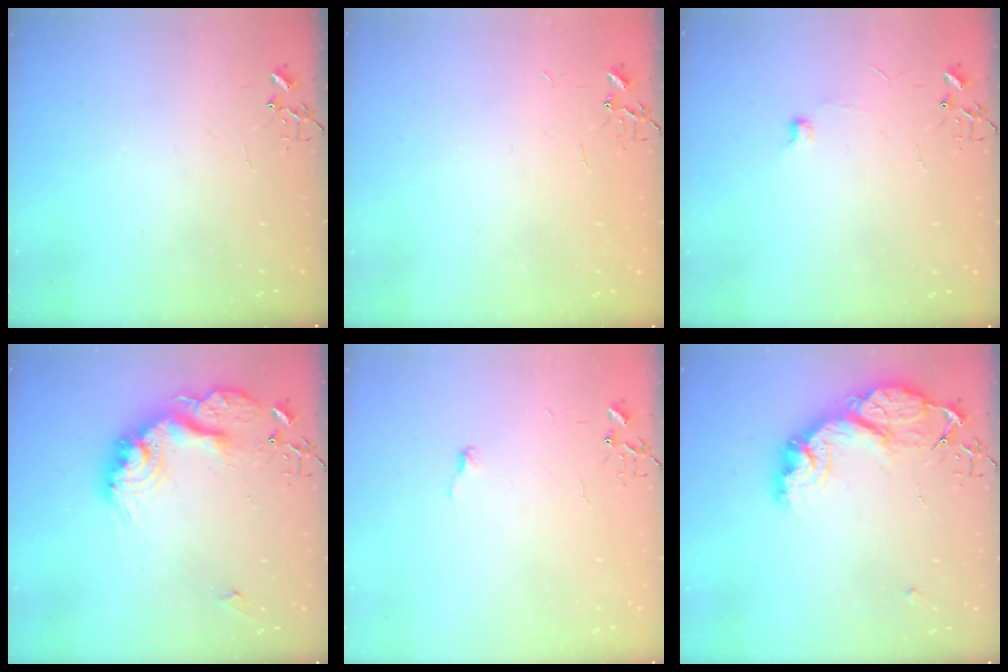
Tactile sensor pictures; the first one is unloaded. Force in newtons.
{"total": 1.8, "press": 1.8, "slide": 0.2}
{"total": 5.6, "press": 5.6, "slide": 0.7}
{"total": 19.5, "press": 19.5, "slide": 1.0}
{"total": 3.7, "press": 3.7, "slide": 0.3}
{"total": 15.8, "press": 15.8, "slide": 1.3}